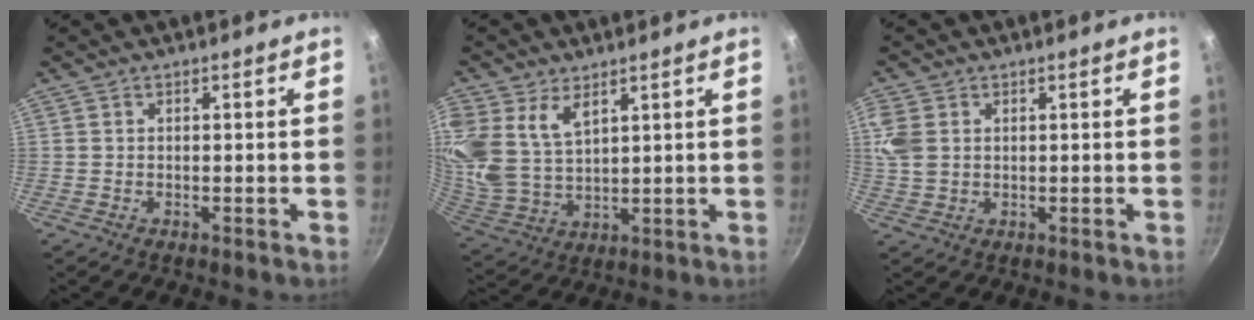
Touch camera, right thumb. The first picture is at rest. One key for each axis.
{"total": 15.5, "fx": 7.3, "fy": 10.0, "fz": 9.4, "tx": -0.219, "ty": -0.014, "tz": 0.161}
{"total": 5.9, "fx": 1.4, "fy": 4.4, "fz": 3.6, "tx": -0.073, "ty": 0.000, "tz": 0.028}